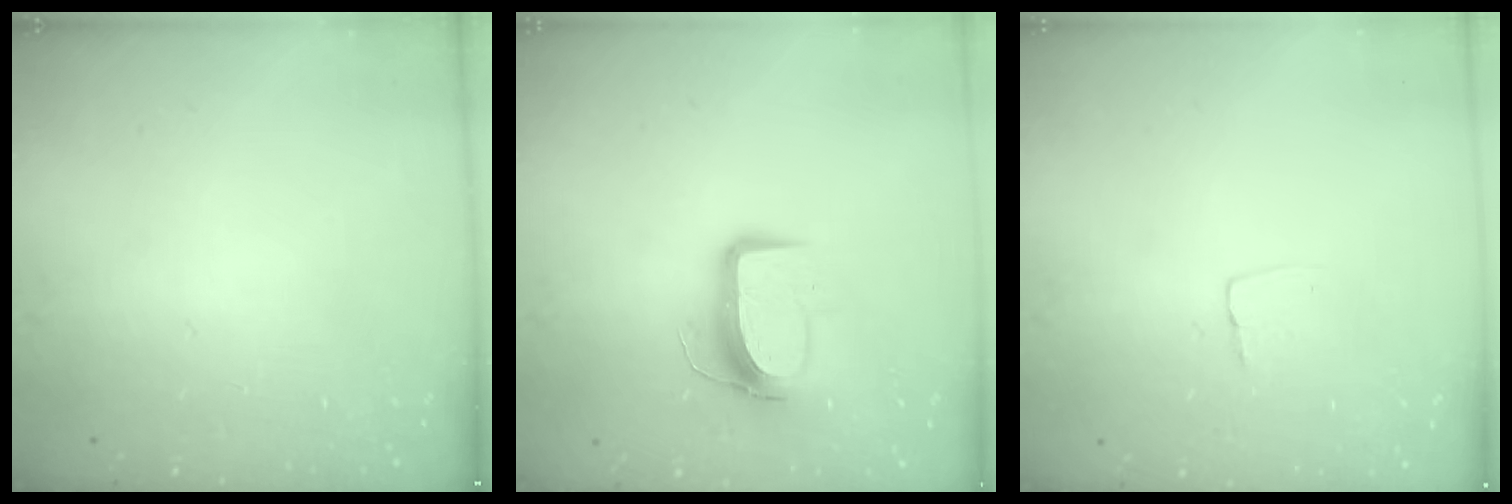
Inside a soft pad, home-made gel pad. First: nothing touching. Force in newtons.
{"total": 10.2, "press": 10.2, "slide": 0.8}
{"total": 3.4, "press": 3.4, "slide": 0.2}